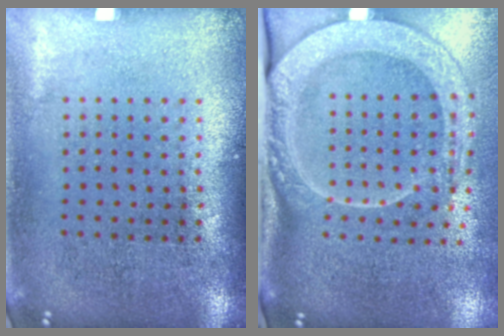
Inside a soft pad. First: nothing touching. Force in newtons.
{"total": 2.7, "press": 2.1, "slide": 1.6}